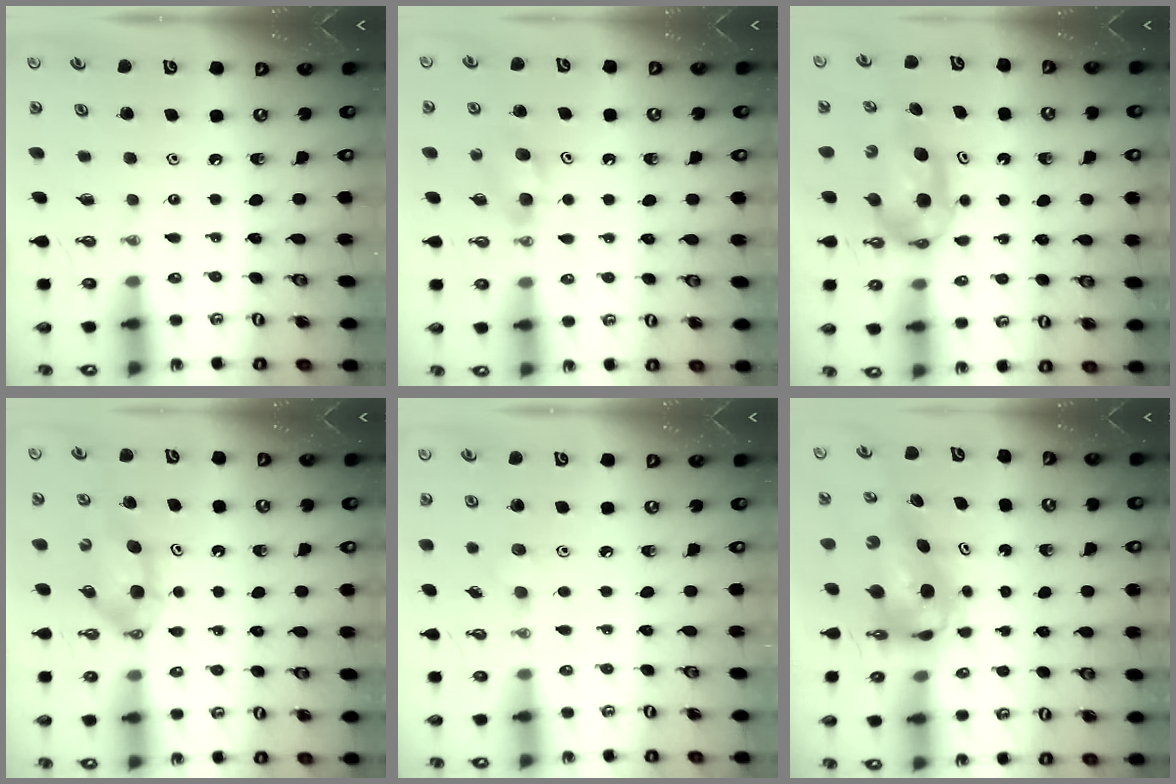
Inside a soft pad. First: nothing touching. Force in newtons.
{"total": 4.3, "press": 4.2, "slide": 0.9}
{"total": 7.3, "press": 6.3, "slide": 3.5}
{"total": 4.7, "press": 4.5, "slide": 1.1}
{"total": 4.6, "press": 4.5, "slide": 0.9}
{"total": 7.1, "press": 7.0, "slide": 0.9}